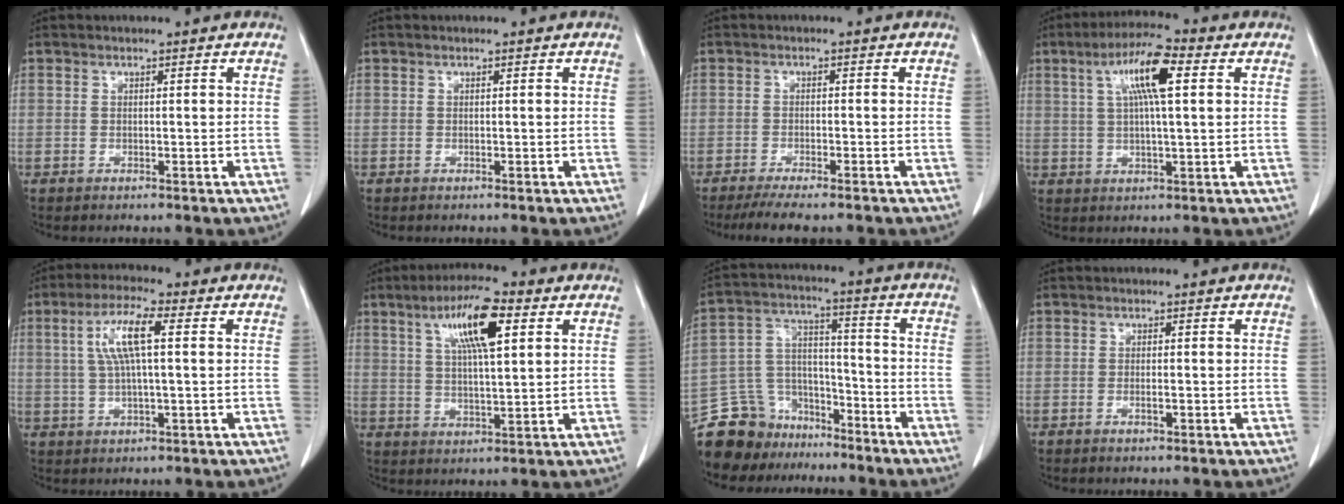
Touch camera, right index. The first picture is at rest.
{"total": 0.0}
{"total": 7.8, "force": [-6.6, 0.9, 4.1], "torque": [-0.054, -0.013, -0.101]}
{"total": 9.3, "force": [3.1, 1.1, 8.8], "torque": [-0.162, 0.018, 0.051]}
{"total": 7.8, "force": [1.9, 1.1, 7.5], "torque": [-0.152, 0.013, 0.035]}
{"total": 10.3, "force": [4.4, 1.9, 9.1], "torque": [-0.164, 0.013, 0.076]}
{"total": 13.1, "force": [-10.6, 7.5, 1.5], "torque": [-0.044, 0.064, -0.184]}
{"total": 1.0, "force": [-0.4, 0.2, 0.9], "torque": [-0.019, -0.001, -0.007]}